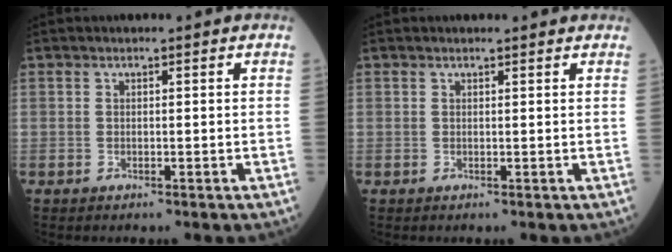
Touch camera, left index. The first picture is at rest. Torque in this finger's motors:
{"motor_torque": [0.23, -0.30, -0.05, -0.01]}